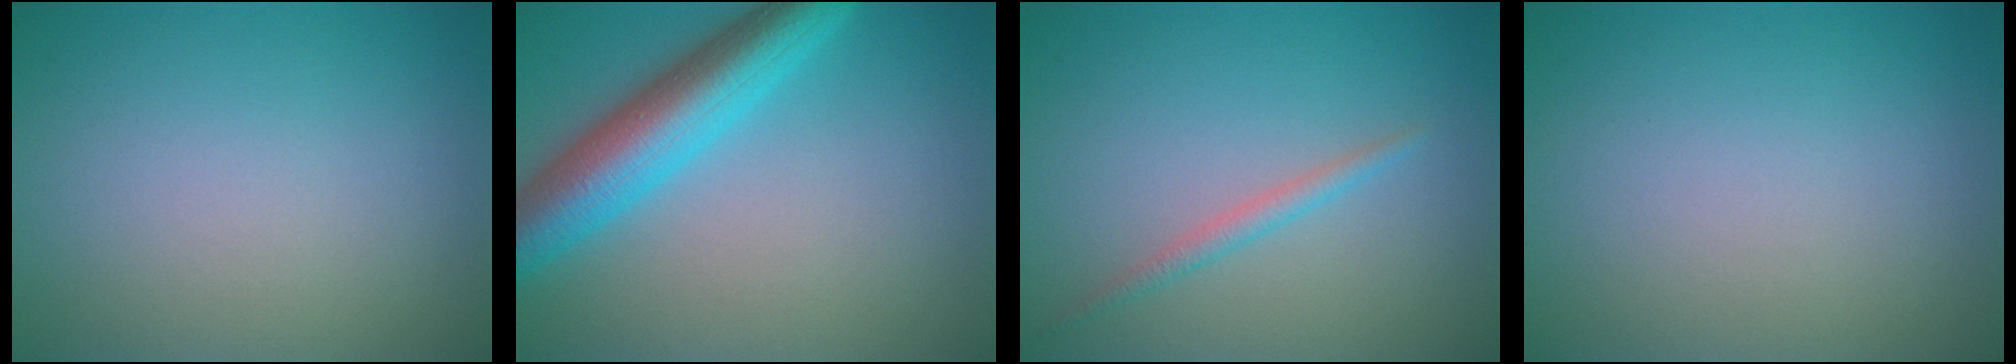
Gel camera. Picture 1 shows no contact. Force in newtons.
{"total": 7.1, "press": 7.1, "slide": 0.3}
{"total": 1.4, "press": 1.4, "slide": 0.1}
{"total": 0.0}